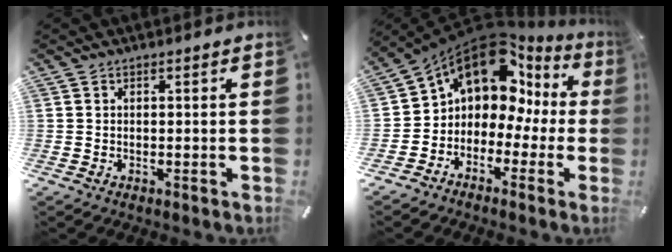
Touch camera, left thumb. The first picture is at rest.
{"total": 12.5, "force": [6.5, 8.4, 6.7], "torque": [-0.134, -0.056, 0.111]}